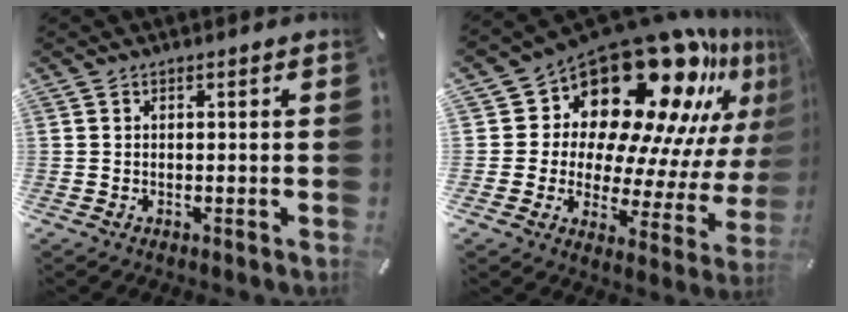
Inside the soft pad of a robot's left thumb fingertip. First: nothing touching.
{"total": 22.8, "force": [16.4, 11.9, 10.4], "torque": [-0.138, -0.158, 0.283]}